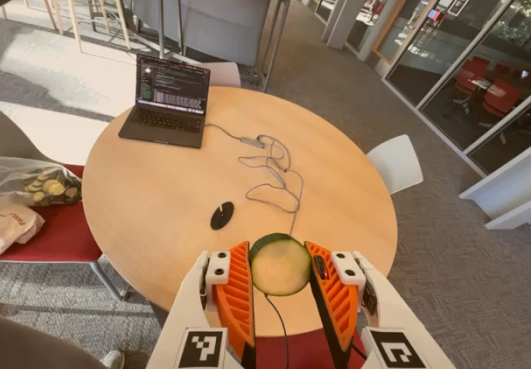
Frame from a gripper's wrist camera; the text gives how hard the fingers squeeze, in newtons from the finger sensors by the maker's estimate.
{"total": 11.8, "left": 11.6, "right": 11.9}